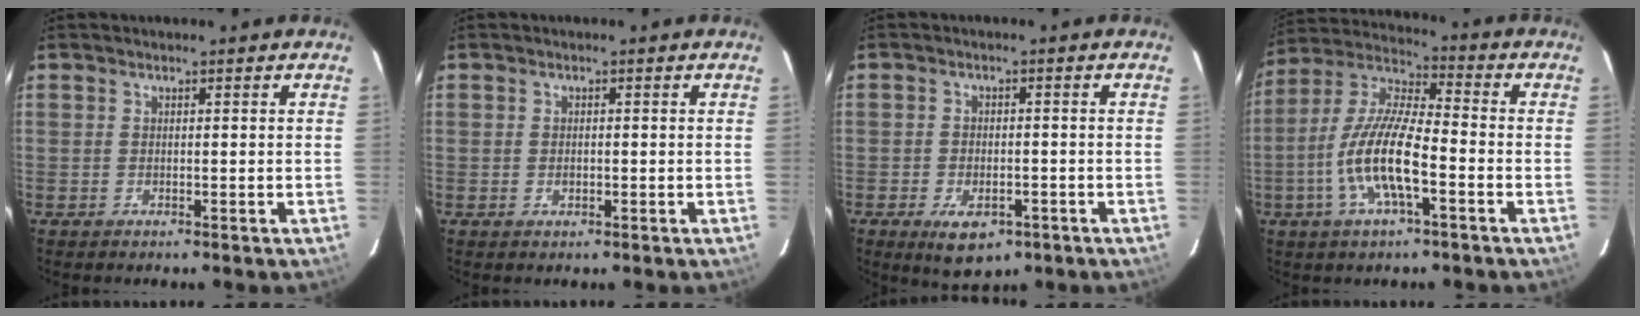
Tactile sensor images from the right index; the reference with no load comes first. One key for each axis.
{"total": 1.2, "fx": -0.2, "fy": 0.9, "fz": 0.7, "tx": -0.010, "ty": 0.002, "tz": -0.003}
{"total": 7.5, "fx": -4.0, "fy": 4.1, "fz": 4.8, "tx": -0.096, "ty": -0.013, "tz": -0.056}
{"total": 13.8, "fx": -4.7, "fy": 3.7, "fz": 12.4, "tx": -0.256, "ty": -0.002, "tz": -0.093}